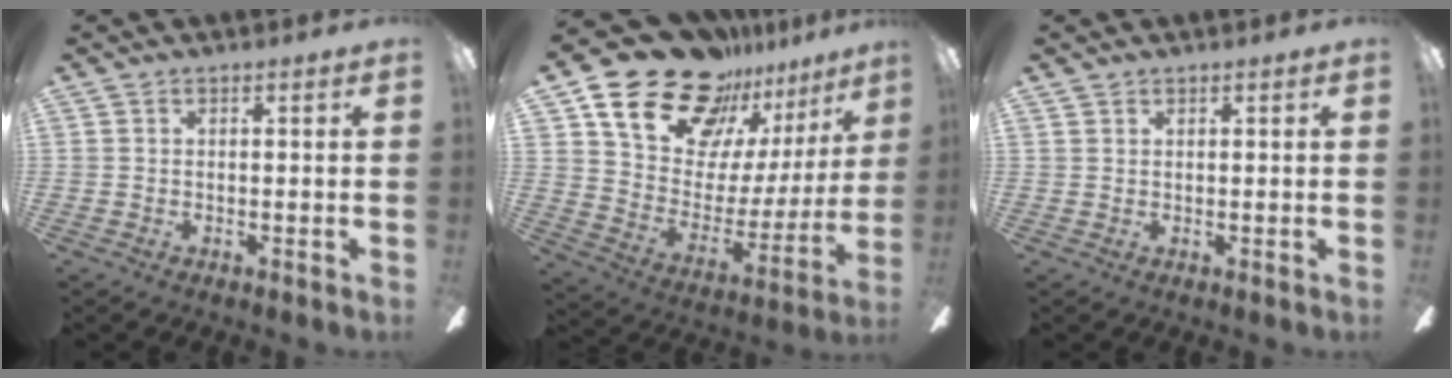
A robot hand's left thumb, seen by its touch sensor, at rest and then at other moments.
{"total": 24.3, "force": [18.2, 13.2, 9.3], "torque": [-0.168, -0.114, 0.342]}
{"total": 0.9, "force": [0.7, 0.6, 0.1], "torque": [-0.004, 0.001, 0.014]}